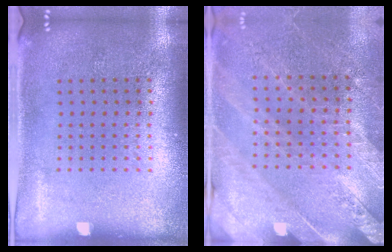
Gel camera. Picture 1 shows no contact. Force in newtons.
{"total": 2.5, "press": 2.5, "slide": 0.4}